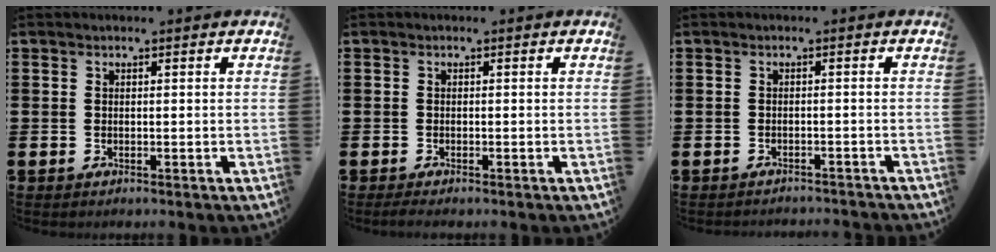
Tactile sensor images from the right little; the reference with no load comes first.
{"total": 0.8, "force": [-0.5, 0.1, 0.5], "torque": [-0.010, -0.002, -0.010]}
{"total": 1.1, "force": [-1.1, -0.1, -0.1], "torque": [-0.001, 0.002, -0.024]}